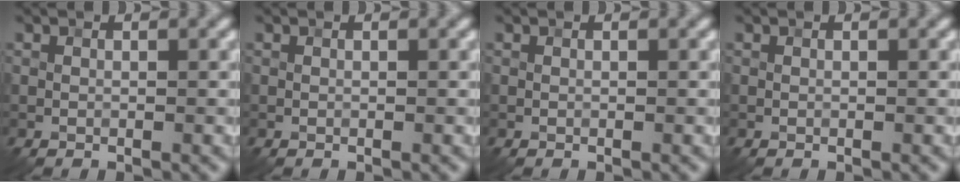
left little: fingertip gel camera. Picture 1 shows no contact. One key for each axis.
{"total": 0.0}
{"total": 0.0}
{"total": 0.0}